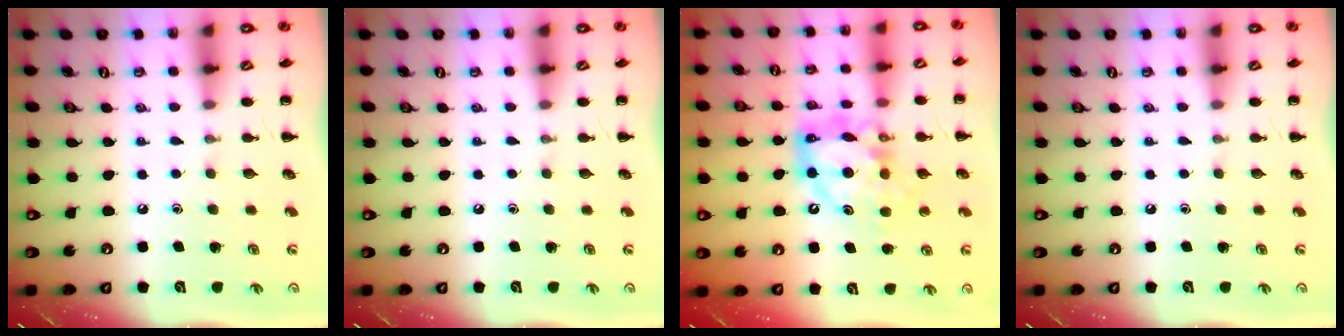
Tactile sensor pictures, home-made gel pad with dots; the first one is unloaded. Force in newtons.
{"total": 0.0}
{"total": 12.6, "press": 12.0, "slide": 3.8}
{"total": 0.0}